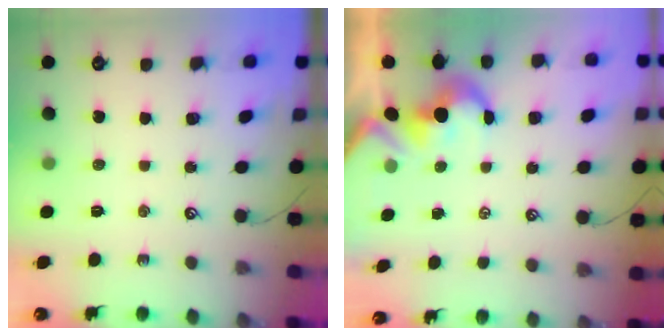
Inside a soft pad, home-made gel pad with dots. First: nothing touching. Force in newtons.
{"total": 1.6, "press": 1.3, "slide": 1.0}